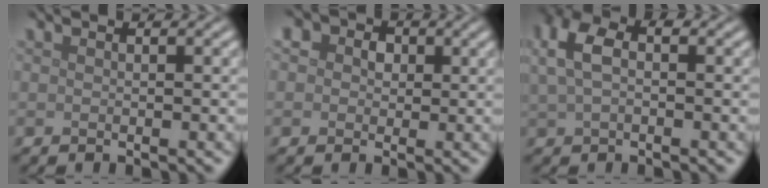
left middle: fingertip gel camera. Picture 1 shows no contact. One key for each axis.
{"total": 7.1, "fx": 3.0, "fy": 5.4, "fz": 3.5, "tx": -0.049, "ty": 0.033, "tz": 0.001}
{"total": 3.9, "fx": 0.9, "fy": 2.5, "fz": 2.9, "tx": -0.073, "ty": 0.009, "tz": 0.013}